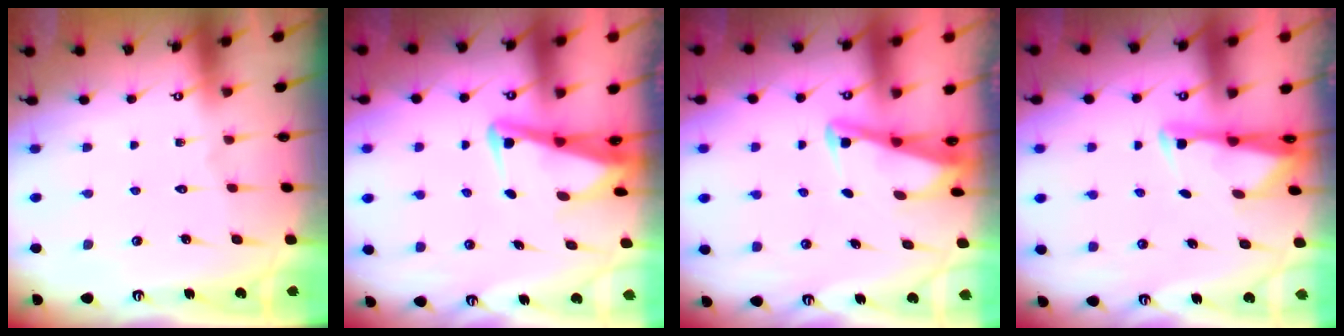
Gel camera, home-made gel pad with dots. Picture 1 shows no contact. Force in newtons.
{"total": 3.8, "press": 3.7, "slide": 1.0}
{"total": 2.9, "press": 2.8, "slide": 0.3}
{"total": 2.7, "press": 2.7, "slide": 0.4}